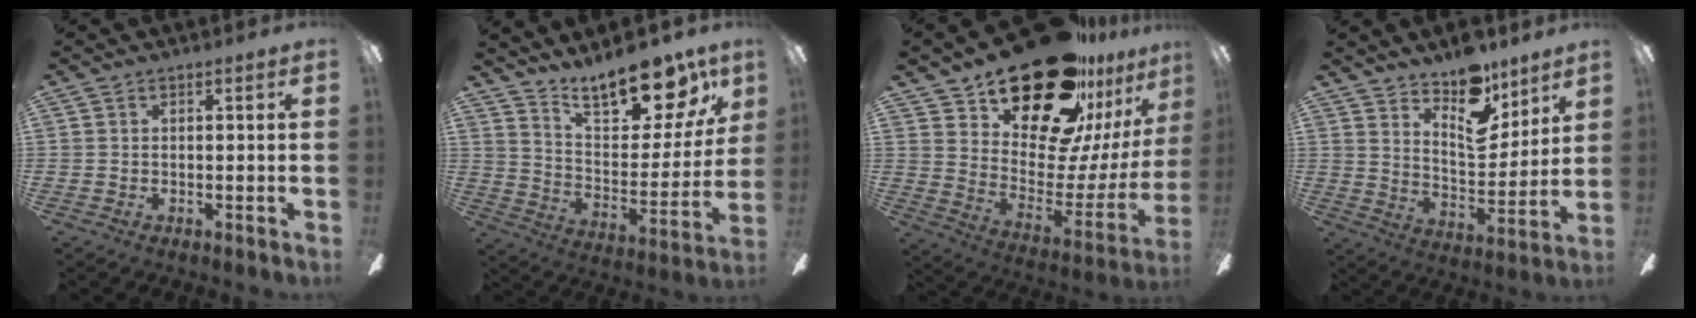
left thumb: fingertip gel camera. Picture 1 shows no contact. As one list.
[{"total": 19.8, "force": [15.9, 7.0, 9.5], "torque": [-0.146, -0.112, 0.271]}, {"total": 27.4, "force": [20.7, 12.2, 13.2], "torque": [-0.192, -0.144, 0.368]}, {"total": 13.3, "force": [10.3, 6.1, 5.9], "torque": [-0.086, -0.070, 0.187]}]